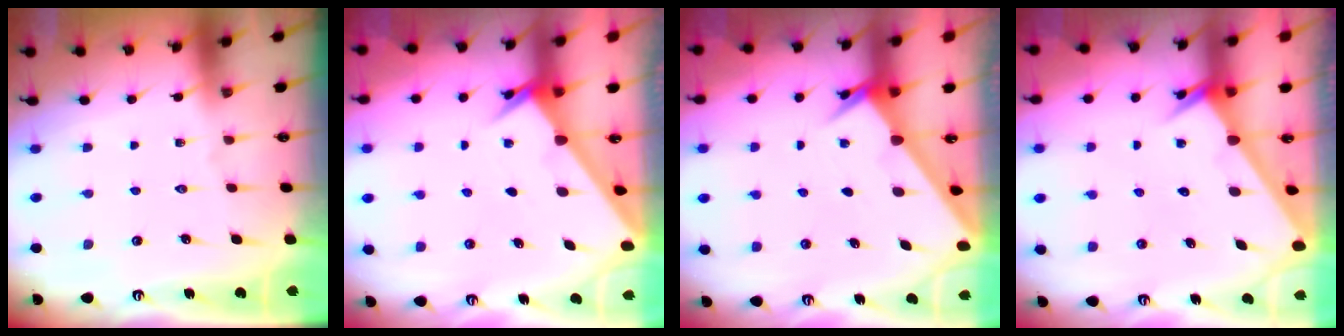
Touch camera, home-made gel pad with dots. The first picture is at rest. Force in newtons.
{"total": 2.4, "press": 2.4, "slide": 0.3}
{"total": 2.4, "press": 2.4, "slide": 0.3}
{"total": 2.3, "press": 2.3, "slide": 0.1}